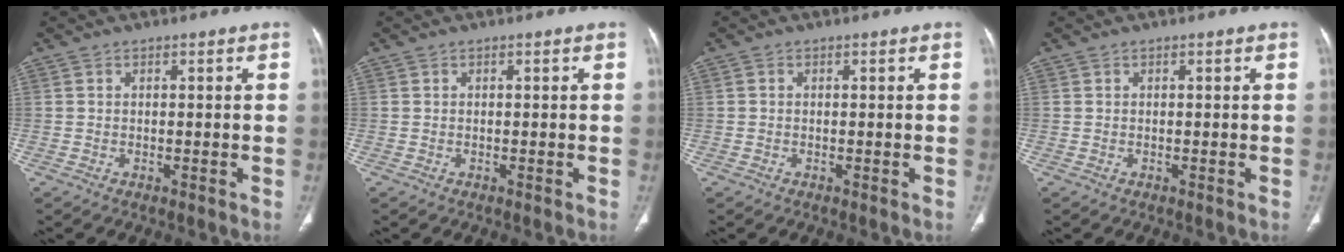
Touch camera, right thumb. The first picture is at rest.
{"total": 0.0}
{"total": 0.0}
{"total": 0.0}